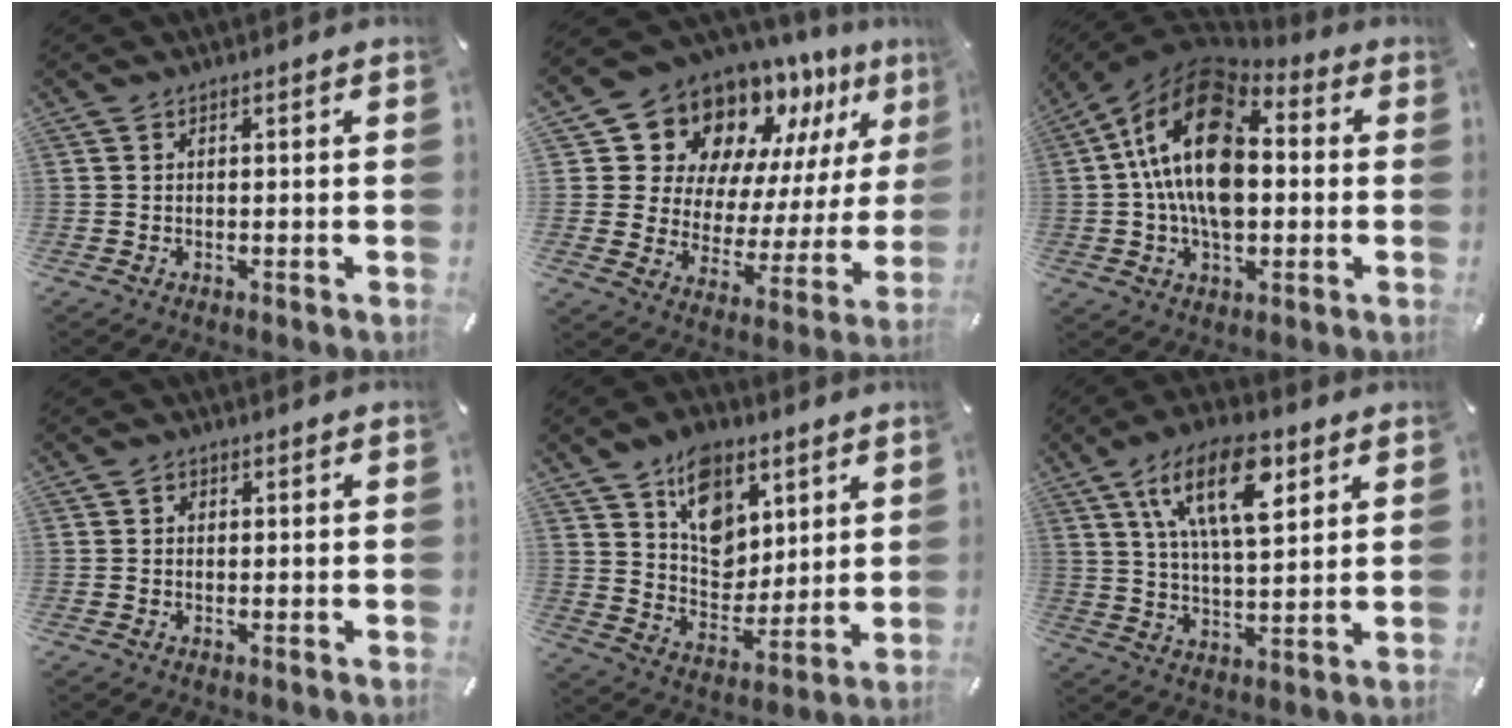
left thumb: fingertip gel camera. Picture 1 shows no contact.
{"total": 14.5, "force": [11.8, 7.9, 2.9], "torque": [-0.069, -0.121, 0.204]}
{"total": 20.5, "force": [1.7, 13.4, 15.4], "torque": [-0.311, 0.001, 0.020]}
{"total": 0.9, "force": [0.0, 0.8, 0.3], "torque": [-0.006, 0.006, -0.002]}
{"total": 12.8, "force": [7.1, 9.3, 5.2], "torque": [-0.082, -0.043, 0.134]}
{"total": 16.2, "force": [7.8, 7.2, 12.2], "torque": [-0.223, -0.014, 0.128]}